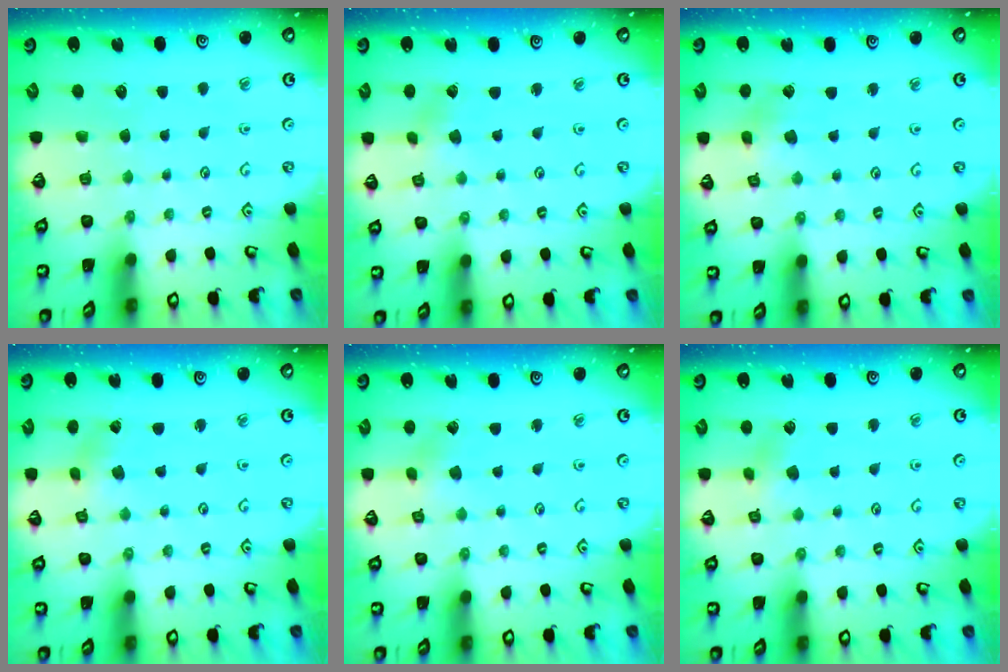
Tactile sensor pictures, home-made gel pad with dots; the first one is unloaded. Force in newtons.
{"total": 1.5, "press": 1.4, "slide": 0.2}
{"total": 2.9, "press": 2.9, "slide": 0.1}
{"total": 0.5, "press": 0.5, "slide": 0.1}
{"total": 2.1, "press": 2.1, "slide": 0.2}
{"total": 3.1, "press": 3.0, "slide": 0.5}